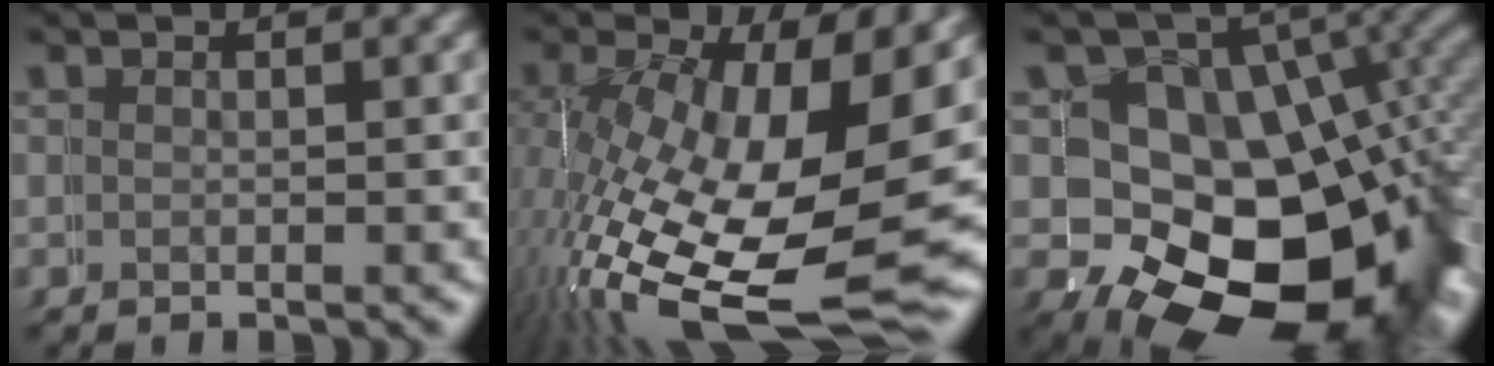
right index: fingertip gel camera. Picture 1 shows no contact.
{"total": 14.6, "force": [-5.0, 7.2, 11.6], "torque": [-0.224, -0.075, -0.035]}
{"total": 20.1, "force": [-4.6, 14.7, 12.9], "torque": [-0.209, -0.088, -0.035]}